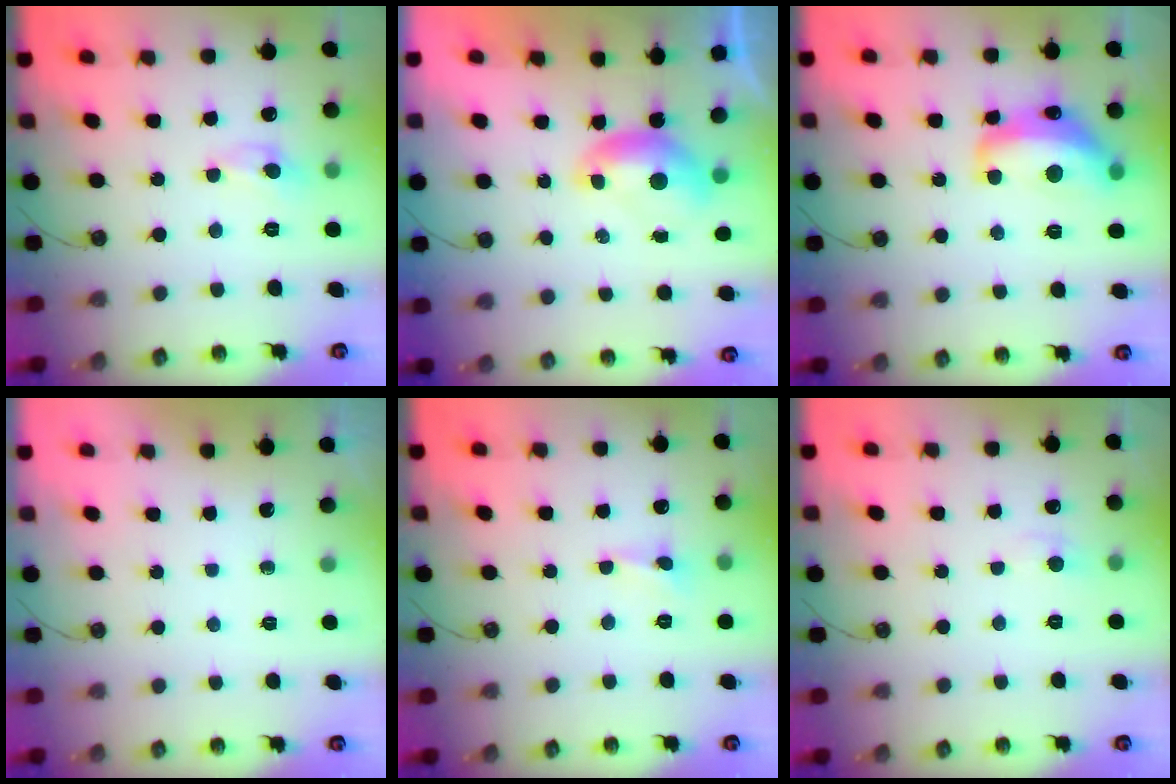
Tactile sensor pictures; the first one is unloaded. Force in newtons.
{"total": 0.0}
{"total": 10.2, "press": 10.2, "slide": 1.0}
{"total": 0.0}
{"total": 0.6, "press": 0.5, "slide": 0.3}
{"total": 0.6, "press": 0.3, "slide": 0.5}